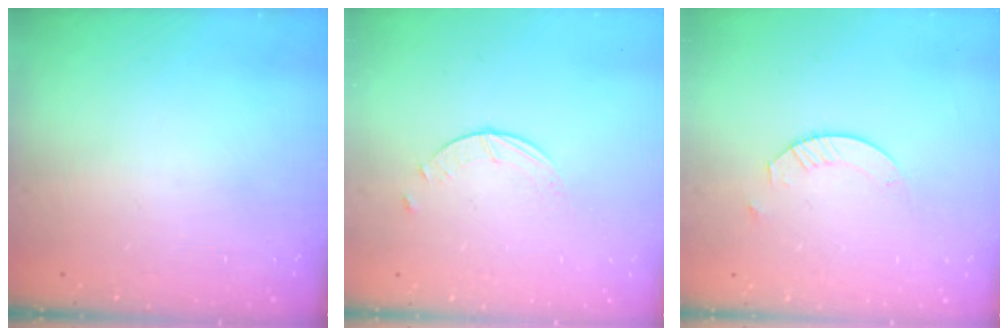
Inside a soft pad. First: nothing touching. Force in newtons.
{"total": 0.9, "press": 0.9, "slide": 0.2}
{"total": 4.5, "press": 4.5, "slide": 0.5}